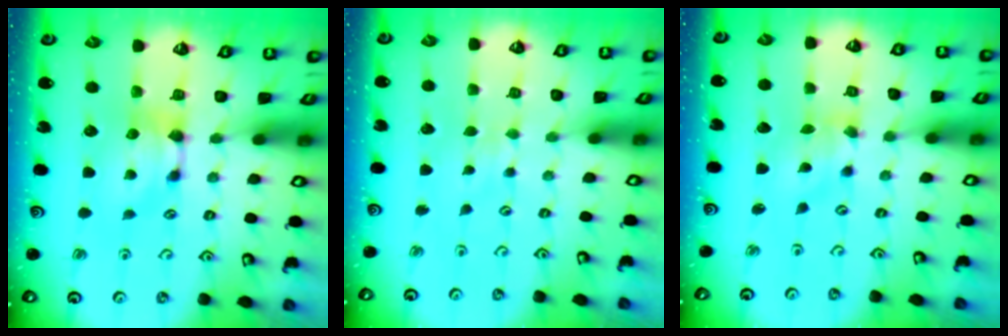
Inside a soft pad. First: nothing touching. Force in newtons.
{"total": 3.3, "press": 3.2, "slide": 0.5}
{"total": 1.2, "press": 0.2, "slide": 1.1}